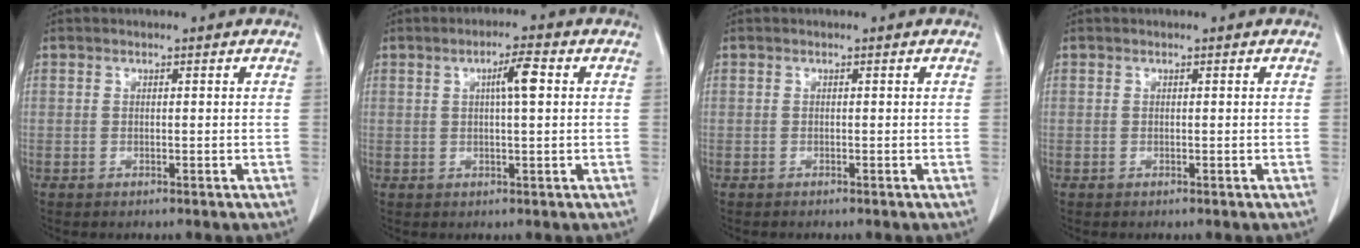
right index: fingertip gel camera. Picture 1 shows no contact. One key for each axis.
{"total": 4.1, "fx": 1.0, "fy": 0.2, "fz": 3.9, "tx": -0.067, "ty": 0.005, "tz": 0.015}
{"total": 0.0}
{"total": 0.0}